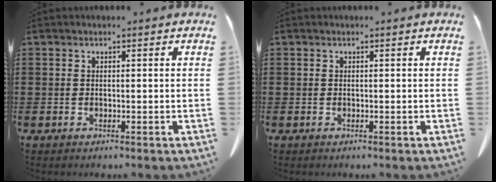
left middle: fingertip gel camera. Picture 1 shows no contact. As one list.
[{"total": 0.0}]